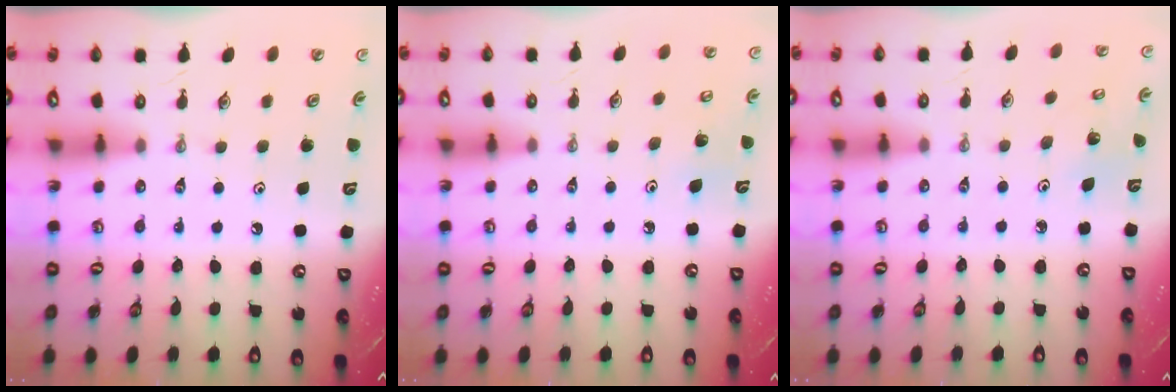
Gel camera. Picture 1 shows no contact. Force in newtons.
{"total": 5.5, "press": 5.3, "slide": 1.1}
{"total": 2.0, "press": 2.0, "slide": 0.1}